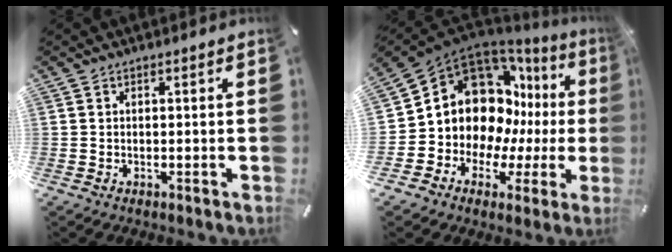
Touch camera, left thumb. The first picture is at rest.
{"total": 16.0, "force": [4.1, 12.9, 8.5], "torque": [-0.148, -0.056, 0.087]}